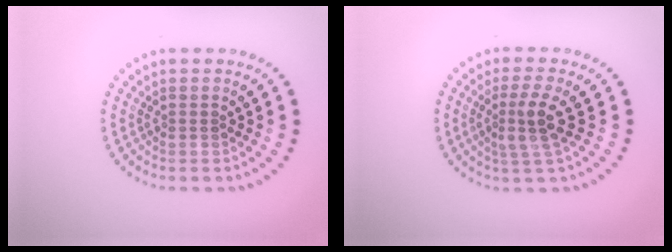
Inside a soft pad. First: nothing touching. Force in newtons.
{"total": 3.0, "press": 2.5, "slide": 1.6}